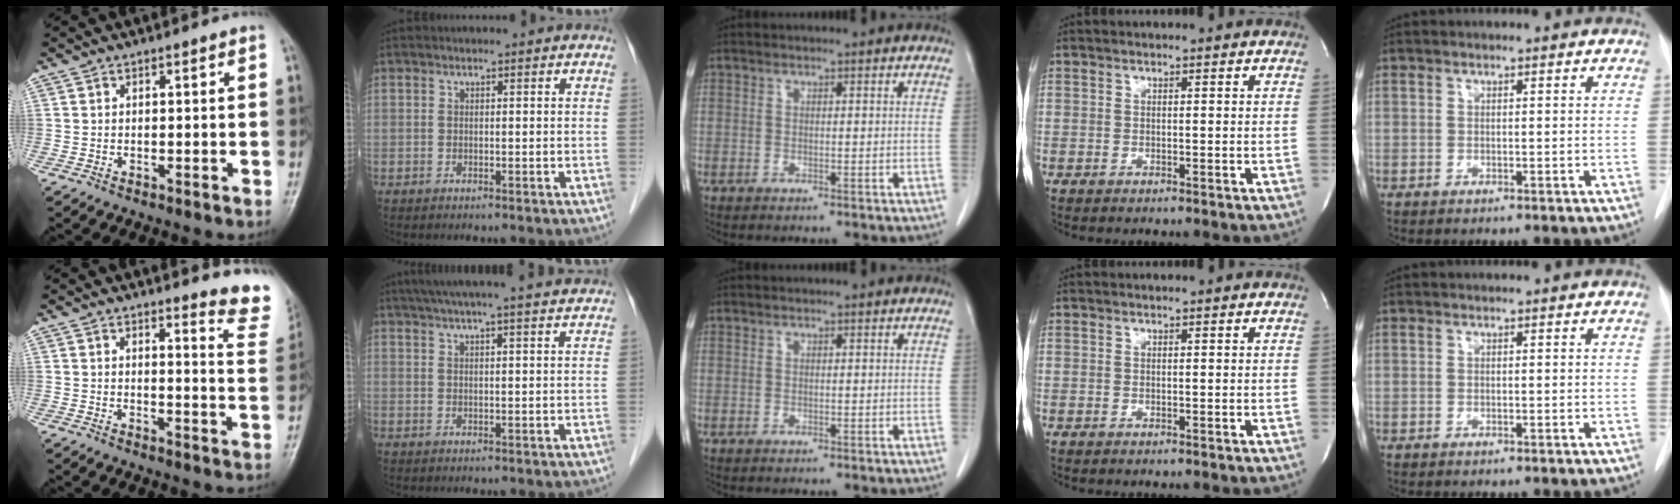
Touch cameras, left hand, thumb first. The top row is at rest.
{"thumb": {"total": 8.8, "force": [8.5, 1.1, 2.1], "torque": [0.005, -0.100, 0.072]}, "index": {"total": 14.8, "force": [13.0, -0.1, 7.2], "torque": [-0.119, 0.026, 0.167]}}